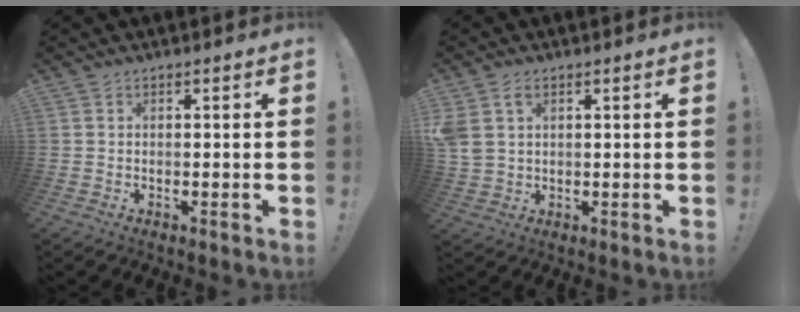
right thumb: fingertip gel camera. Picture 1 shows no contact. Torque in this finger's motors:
{"motor_torque": [1.29, 1.37, 0.78, -0.02, 0.06]}